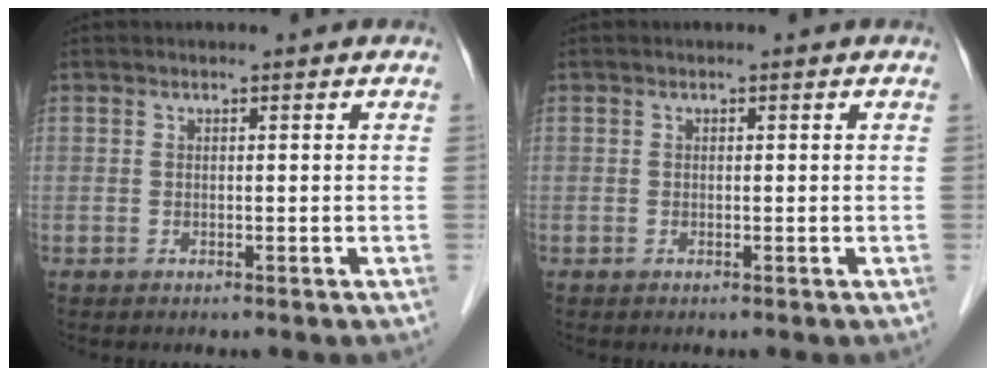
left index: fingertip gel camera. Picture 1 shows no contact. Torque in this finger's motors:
{"motor_torque": [-0.13, 0.30, 0.02, -0.01]}